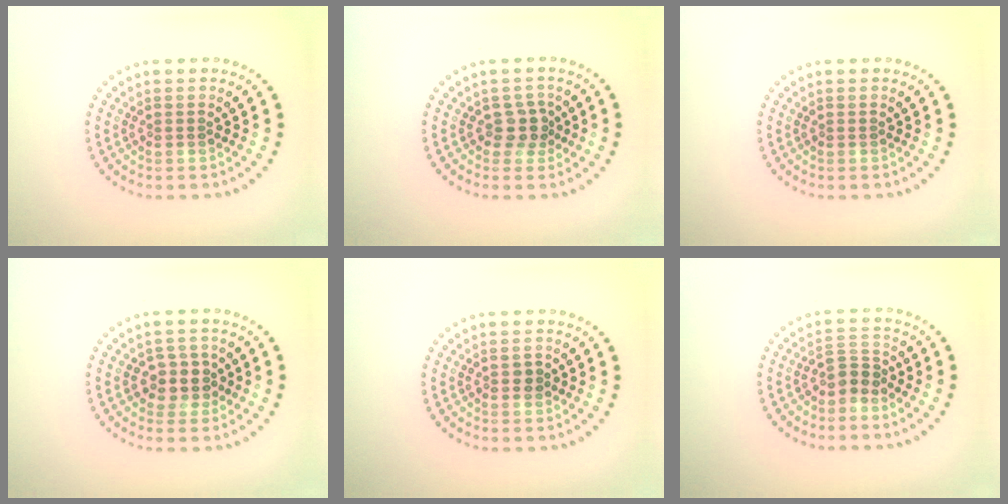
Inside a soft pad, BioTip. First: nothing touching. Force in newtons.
{"total": 1.7, "press": 1.4, "slide": 1.0}
{"total": 0.0}
{"total": 2.6, "press": 2.3, "slide": 1.2}
{"total": 1.0, "press": 1.0, "slide": 0.1}
{"total": 2.3, "press": 1.8, "slide": 1.5}